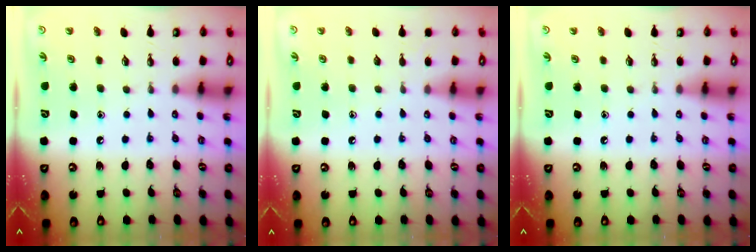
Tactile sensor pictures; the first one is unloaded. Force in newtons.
{"total": 2.5, "press": 2.5, "slide": 0.3}
{"total": 0.0}